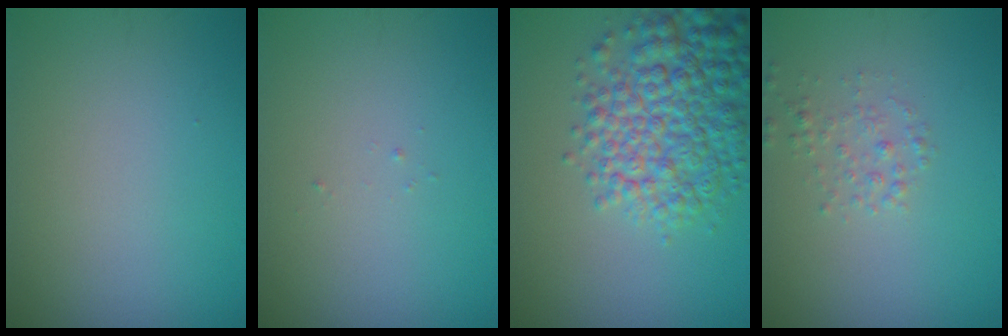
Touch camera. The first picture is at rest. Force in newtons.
{"total": 0.0}
{"total": 7.3, "press": 7.3, "slide": 0.2}
{"total": 1.4, "press": 1.4, "slide": 0.0}